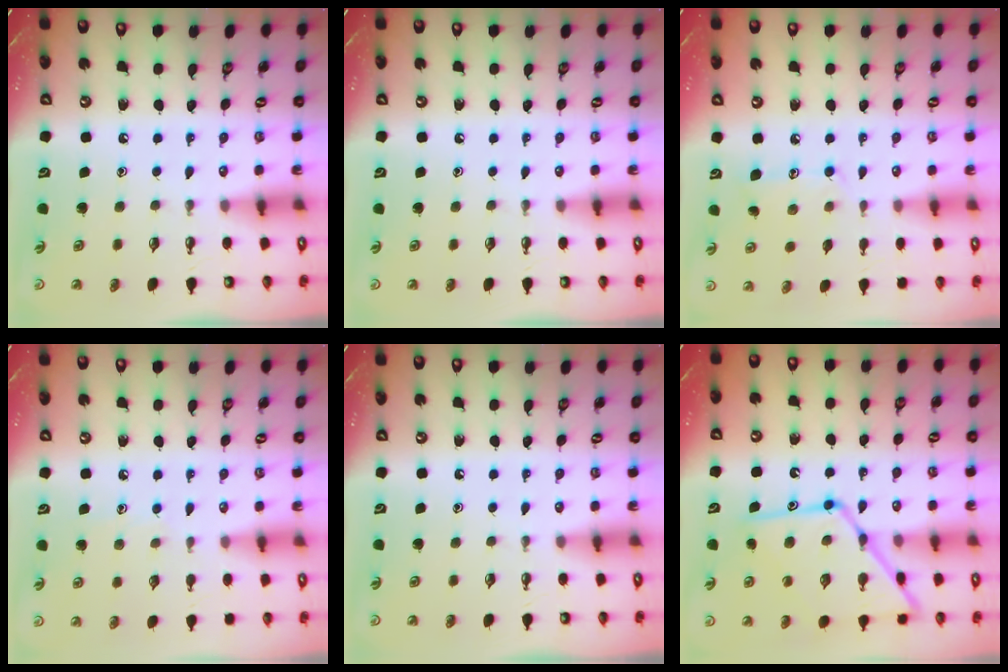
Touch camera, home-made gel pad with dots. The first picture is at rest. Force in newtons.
{"total": 0.0}
{"total": 9.7, "press": 9.6, "slide": 0.7}
{"total": 5.7, "press": 5.7, "slide": 0.6}
{"total": 0.0}
{"total": 16.6, "press": 16.5, "slide": 1.3}